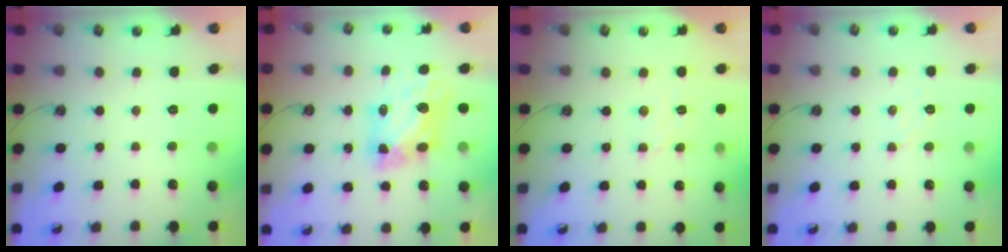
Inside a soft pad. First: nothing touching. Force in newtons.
{"total": 7.4, "press": 7.3, "slide": 0.6}
{"total": 3.0, "press": 2.9, "slide": 0.5}
{"total": 4.2, "press": 4.2, "slide": 0.6}